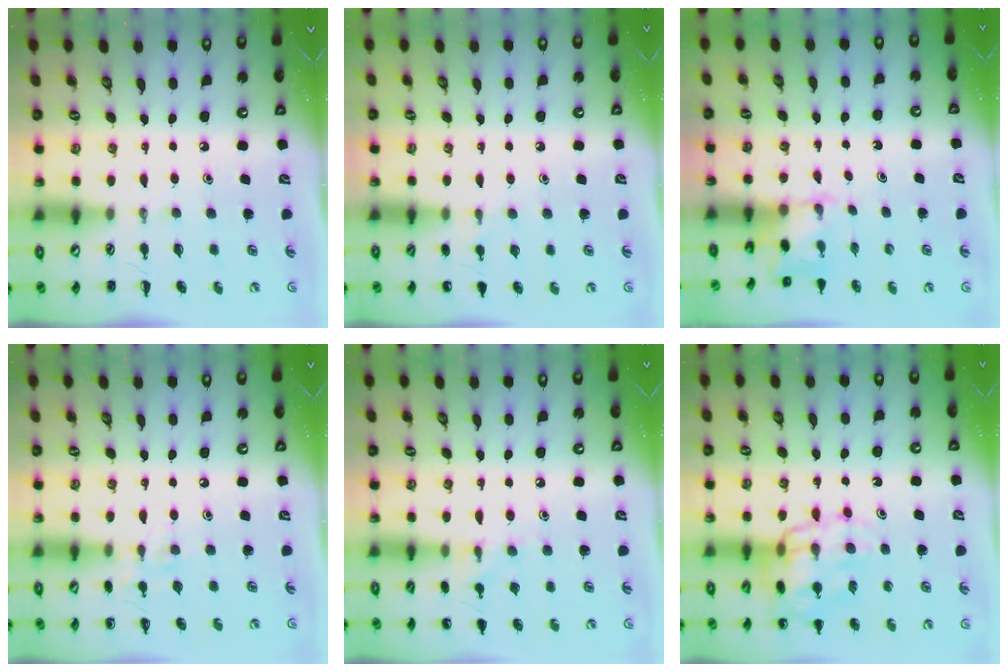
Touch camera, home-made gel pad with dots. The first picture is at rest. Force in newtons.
{"total": 5.7, "press": 5.4, "slide": 1.8}
{"total": 2.1, "press": 2.0, "slide": 0.6}
{"total": 6.8, "press": 6.6, "slide": 1.9}
{"total": 8.7, "press": 8.5, "slide": 1.9}
{"total": 15.2, "press": 15.0, "slide": 2.7}